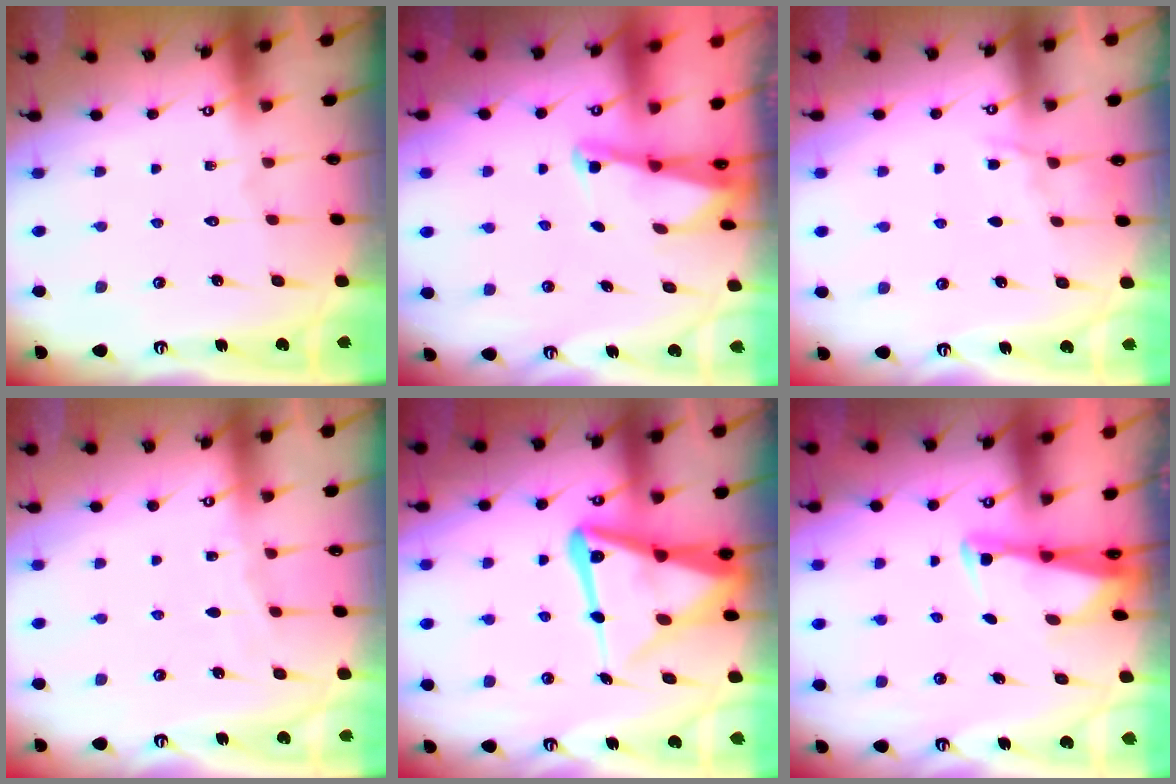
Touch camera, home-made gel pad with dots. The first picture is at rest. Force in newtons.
{"total": 1.4, "press": 1.4, "slide": 0.2}
{"total": 4.3, "press": 4.3, "slide": 0.5}
{"total": 3.2, "press": 3.2, "slide": 0.4}
{"total": 15.8, "press": 15.6, "slide": 1.8}
{"total": 2.8, "press": 2.7, "slide": 0.6}